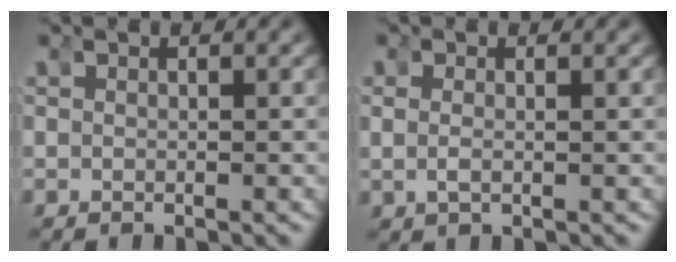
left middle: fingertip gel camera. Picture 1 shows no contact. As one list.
[{"total": 1.3, "force": [0.1, 0.7, 1.1], "torque": [-0.033, -0.009, 0.007]}]